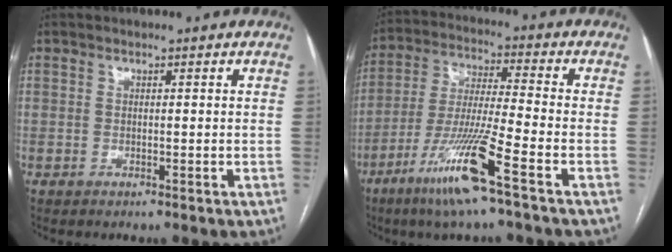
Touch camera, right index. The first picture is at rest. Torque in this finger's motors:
{"motor_torque": [1.38, -0.76, 0.78, 0.21]}